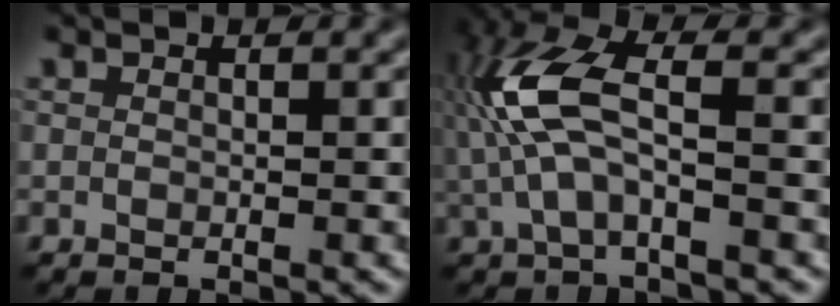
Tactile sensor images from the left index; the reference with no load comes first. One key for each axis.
{"total": 7.6, "fx": 0.3, "fy": 3.1, "fz": 7.0, "tx": -0.169, "ty": 0.027, "tz": -0.005}